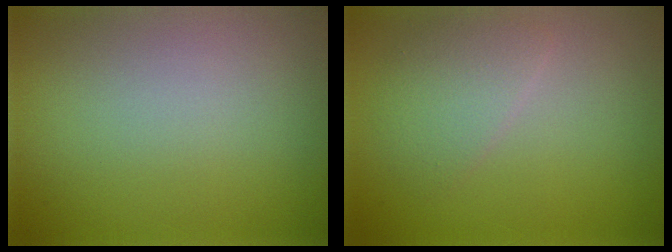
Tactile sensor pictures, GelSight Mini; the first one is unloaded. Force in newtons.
{"total": 2.5, "press": 2.5, "slide": 0.1}